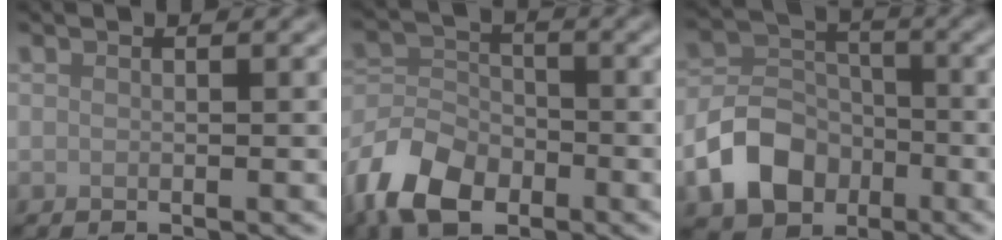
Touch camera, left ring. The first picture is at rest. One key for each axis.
{"total": 7.5, "fx": -4.6, "fy": 4.6, "fz": 3.8, "tx": -0.080, "ty": -0.004, "tz": -0.104}
{"total": 6.7, "fx": -3.0, "fy": 5.0, "fz": 3.3, "tx": -0.060, "ty": -0.001, "tz": -0.065}